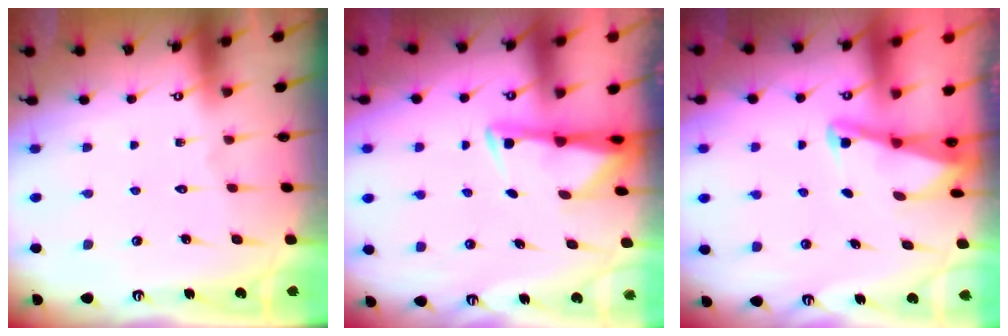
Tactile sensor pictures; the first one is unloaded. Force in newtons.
{"total": 3.0, "press": 3.0, "slide": 0.6}
{"total": 2.0, "press": 2.0, "slide": 0.4}